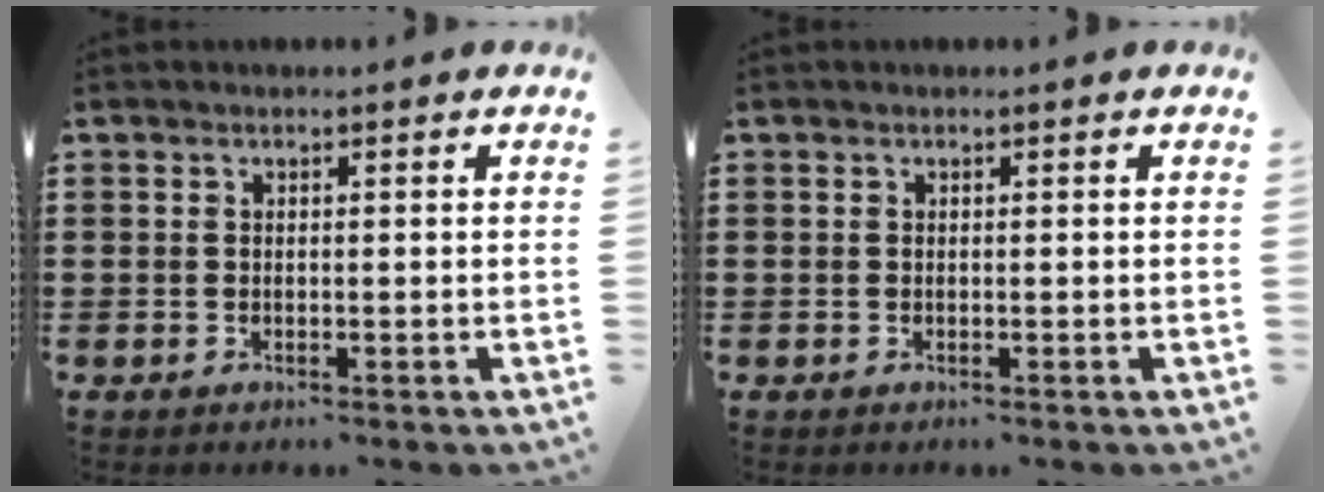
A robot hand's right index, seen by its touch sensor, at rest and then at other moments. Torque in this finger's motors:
{"motor_torque": [-0.03, 0.00, 0.00, 0.00]}